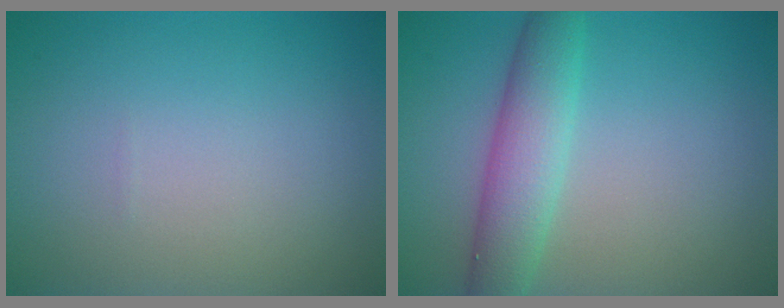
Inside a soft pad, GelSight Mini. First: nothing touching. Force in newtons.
{"total": 4.8, "press": 4.8, "slide": 0.1}